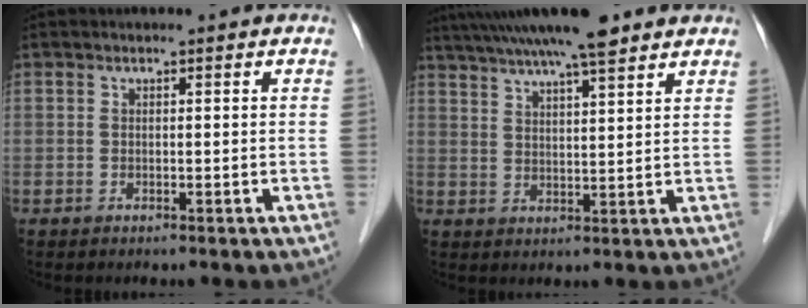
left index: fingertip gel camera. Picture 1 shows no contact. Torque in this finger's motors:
{"motor_torque": [0.31, -0.52, 0.82, 0.21]}